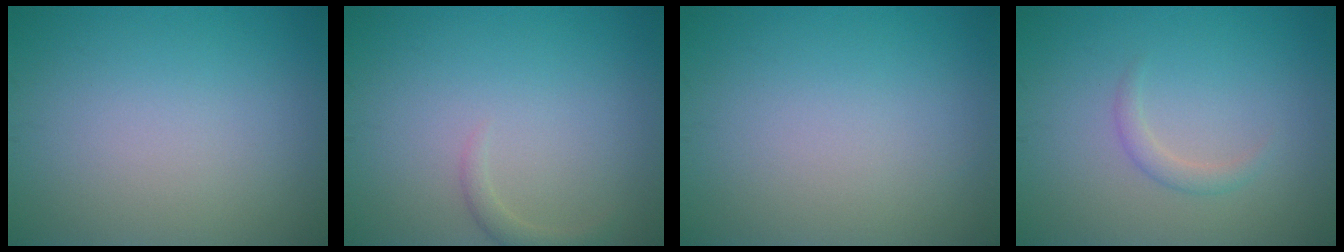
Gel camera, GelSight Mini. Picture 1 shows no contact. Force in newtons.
{"total": 1.2, "press": 1.2, "slide": 0.1}
{"total": 0.0}
{"total": 1.3, "press": 1.3, "slide": 0.1}